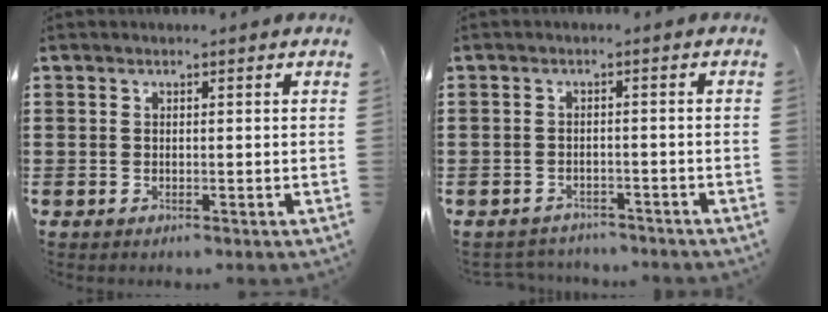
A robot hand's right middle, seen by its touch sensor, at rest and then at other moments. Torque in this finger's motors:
{"motor_torque": [-0.16, 0.02, -0.20, -0.07]}